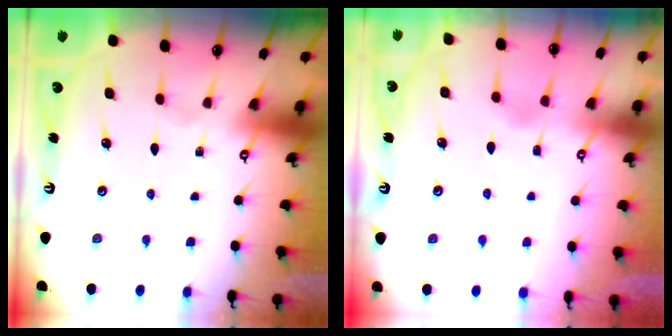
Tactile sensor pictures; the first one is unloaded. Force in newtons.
{"total": 3.0, "press": 2.9, "slide": 0.4}